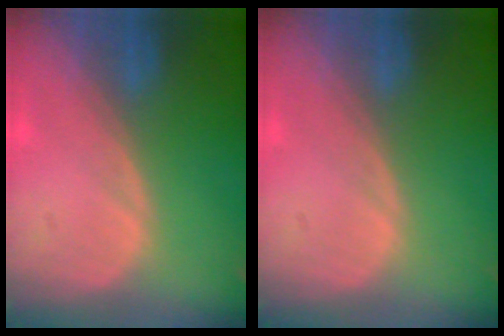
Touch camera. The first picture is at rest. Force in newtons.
{"total": 0.0}